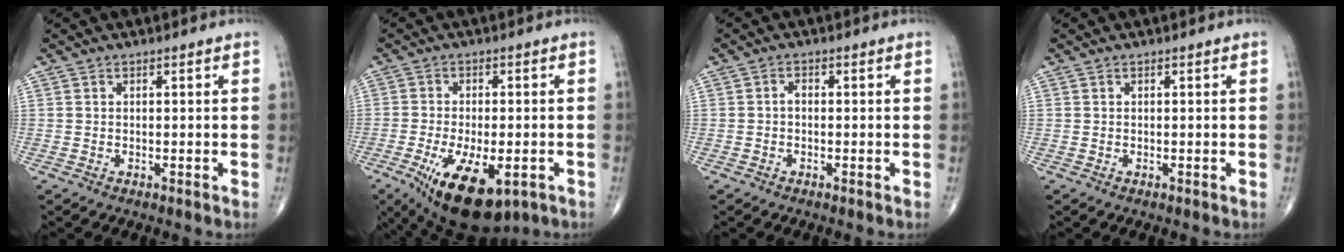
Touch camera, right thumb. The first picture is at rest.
{"total": 14.6, "force": [-6.3, 6.5, 11.5], "torque": [-0.199, -0.003, -0.086]}
{"total": 1.2, "force": [-0.3, 0.8, 0.9], "torque": [-0.012, 0.004, -0.008]}
{"total": 0.0}